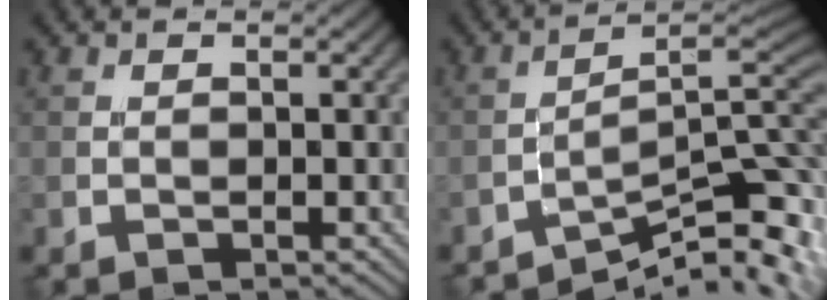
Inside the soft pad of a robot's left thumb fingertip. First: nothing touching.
{"total": 11.1, "force": [-7.4, 2.4, 8.0], "torque": [-0.125, -0.005, -0.113]}